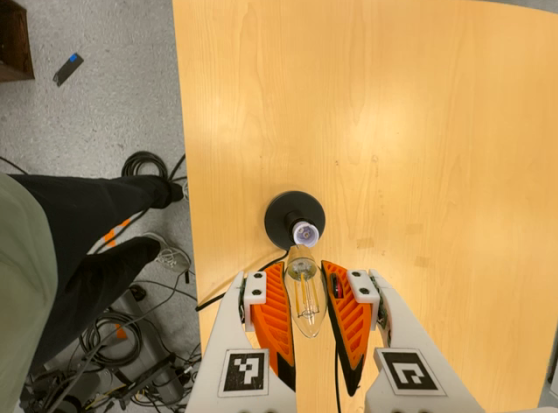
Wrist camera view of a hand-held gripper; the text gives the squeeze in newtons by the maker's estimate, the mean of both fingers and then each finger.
{"total": 19.3, "left": 21.4, "right": 17.1}